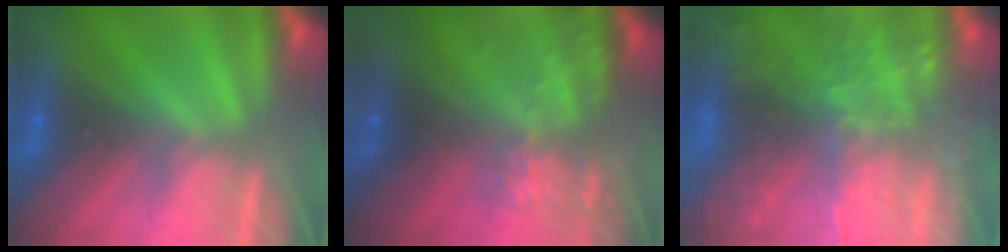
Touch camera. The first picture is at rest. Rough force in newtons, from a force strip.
{"total": 7.3}
{"total": 9.6}